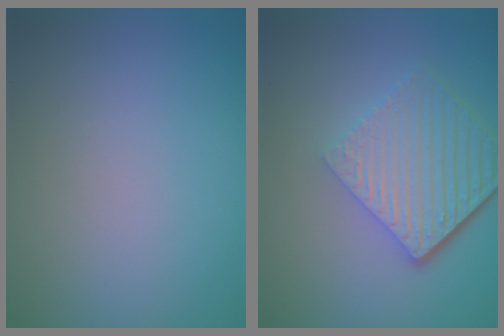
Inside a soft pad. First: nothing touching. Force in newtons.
{"total": 6.4, "press": 4.3, "slide": 4.8}